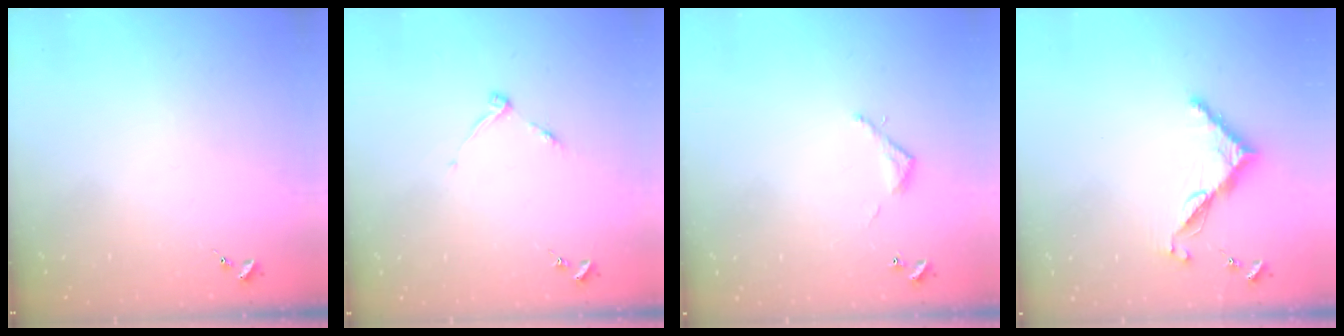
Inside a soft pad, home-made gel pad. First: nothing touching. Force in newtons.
{"total": 4.5, "press": 4.4, "slide": 0.6}
{"total": 3.2, "press": 3.2, "slide": 0.2}
{"total": 7.4, "press": 7.4, "slide": 0.7}